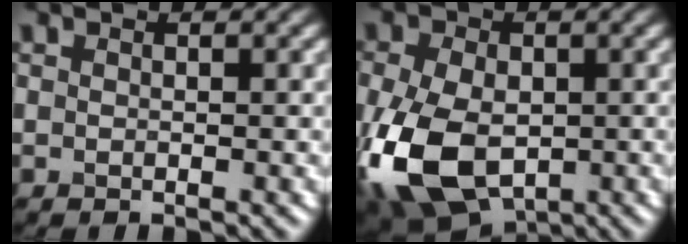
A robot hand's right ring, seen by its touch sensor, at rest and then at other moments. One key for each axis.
{"total": 10.9, "fx": -3.1, "fy": 6.9, "fz": 7.8, "tx": -0.185, "ty": -0.030, "tz": -0.058}